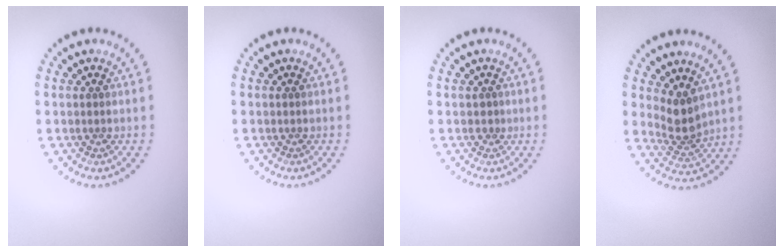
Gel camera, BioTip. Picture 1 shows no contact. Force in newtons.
{"total": 0.0}
{"total": 0.5, "press": 0.2, "slide": 0.5}
{"total": 2.8, "press": 2.2, "slide": 1.8}